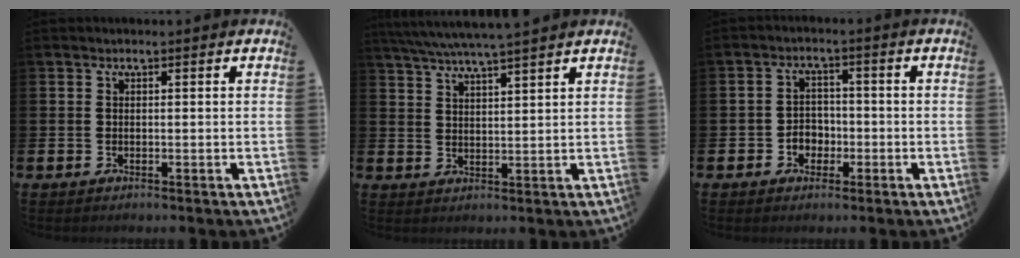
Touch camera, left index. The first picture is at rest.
{"total": 5.4, "force": [5.0, -0.4, 1.8], "torque": [-0.054, -0.017, 0.091]}
{"total": 3.1, "force": [-1.4, 2.6, 1.1], "torque": [-0.016, 0.001, -0.035]}